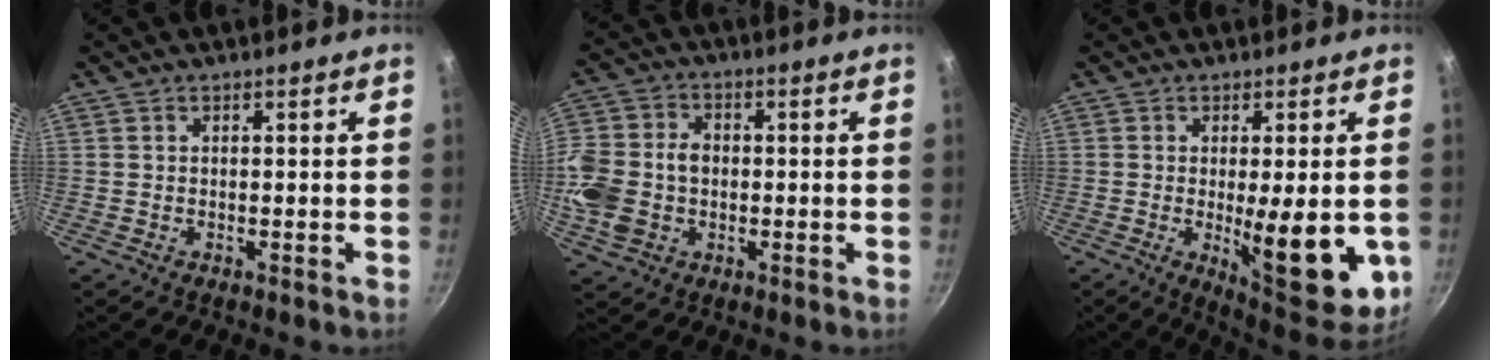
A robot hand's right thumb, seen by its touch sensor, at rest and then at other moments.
{"total": 14.2, "force": [-1.3, 11.1, 8.7], "torque": [-0.186, 0.029, -0.030]}
{"total": 15.4, "force": [-2.4, 4.7, 14.4], "torque": [-0.167, -0.018, -0.020]}